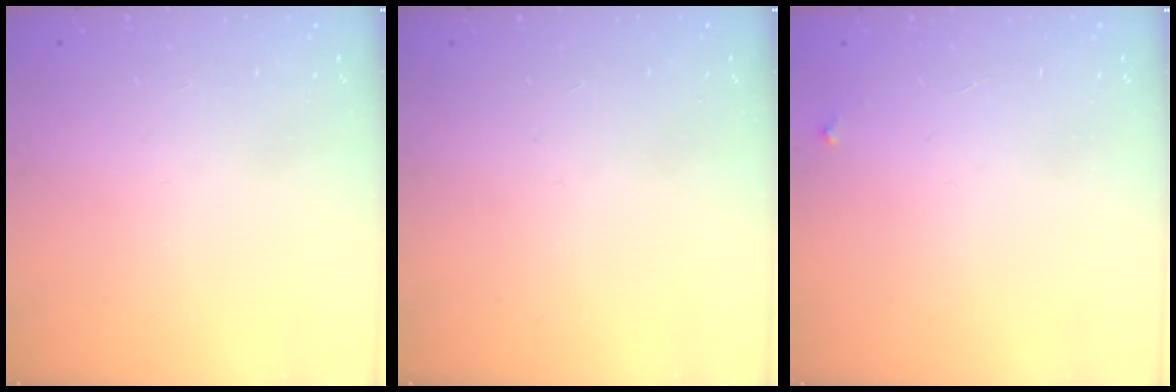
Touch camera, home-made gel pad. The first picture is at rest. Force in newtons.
{"total": 0.0}
{"total": 2.2, "press": 2.2, "slide": 0.1}